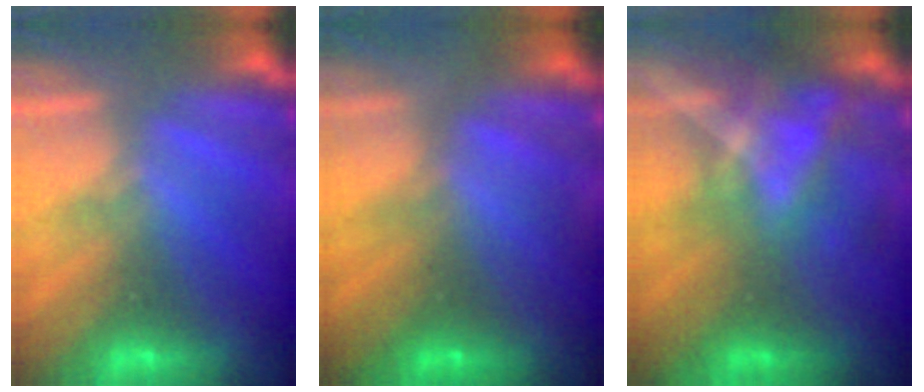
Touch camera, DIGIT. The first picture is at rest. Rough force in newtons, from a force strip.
{"total": 1.4}
{"total": 4.6}